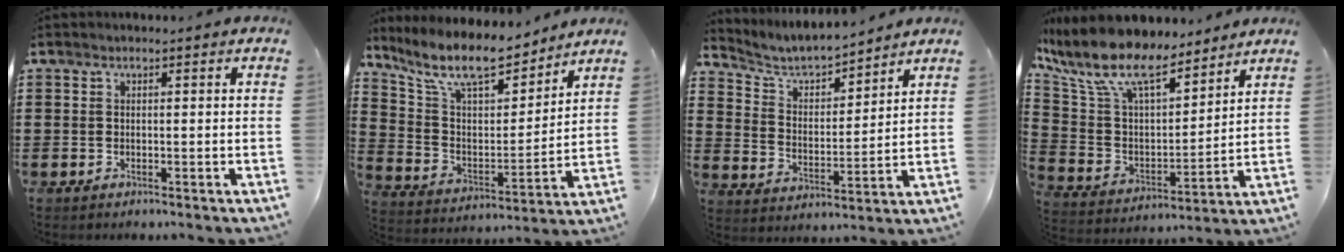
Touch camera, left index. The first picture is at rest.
{"total": 10.8, "force": [9.1, 2.3, 5.3], "torque": [-0.132, -0.052, 0.157]}
{"total": 5.3, "force": [5.0, 1.1, 1.4], "torque": [-0.053, -0.034, 0.081]}
{"total": 12.4, "force": [9.6, 3.9, 6.9], "torque": [-0.179, -0.053, 0.166]}